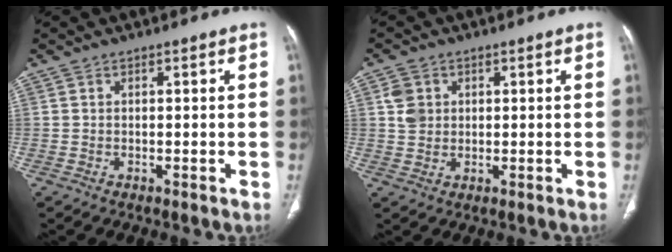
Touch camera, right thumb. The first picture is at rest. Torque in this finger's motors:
{"motor_torque": [0.22, 0.89, 0.37, 0.51, 0.06]}